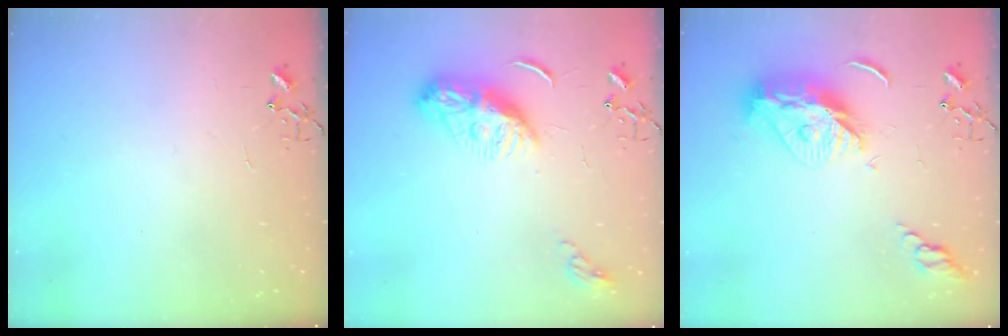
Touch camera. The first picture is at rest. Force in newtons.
{"total": 10.9, "press": 10.9, "slide": 0.4}
{"total": 13.4, "press": 13.4, "slide": 1.2}